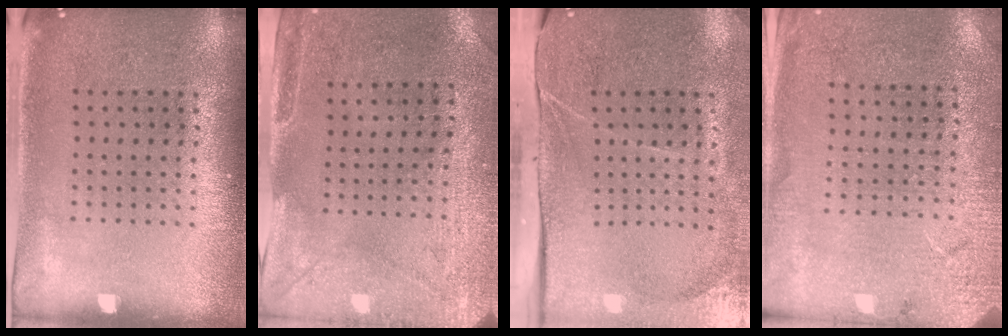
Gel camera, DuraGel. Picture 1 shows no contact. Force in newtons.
{"total": 3.0, "press": 2.4, "slide": 1.8}
{"total": 4.4, "press": 3.5, "slide": 2.6}
{"total": 2.6, "press": 2.6, "slide": 0.4}